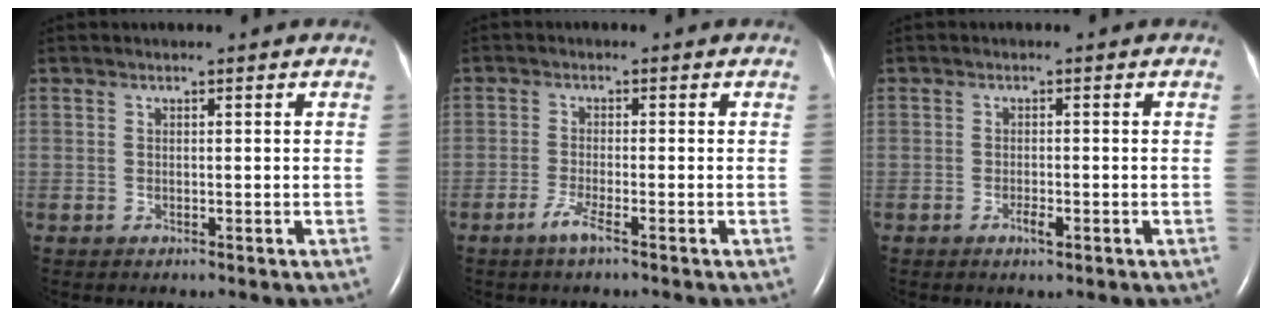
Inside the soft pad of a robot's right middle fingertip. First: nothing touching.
{"total": 2.5, "force": [-1.7, -0.2, 1.9], "torque": [-0.046, -0.006, -0.036]}
{"total": 1.5, "force": [-0.8, 0.4, 1.2], "torque": [-0.025, -0.001, -0.012]}